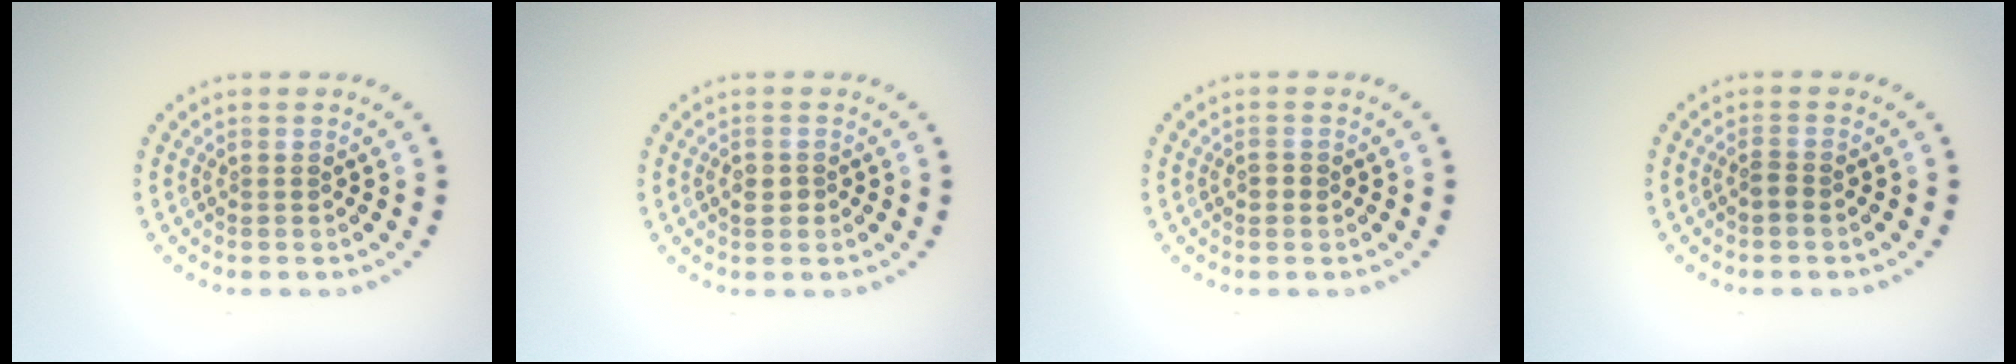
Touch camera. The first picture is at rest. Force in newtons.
{"total": 1.2, "press": 1.1, "slide": 0.4}
{"total": 0.9, "press": 0.9, "slide": 0.0}
{"total": 1.0, "press": 0.8, "slide": 0.7}